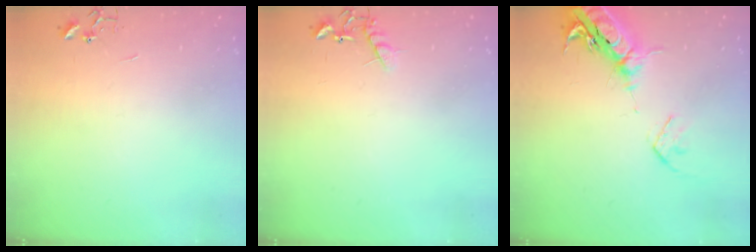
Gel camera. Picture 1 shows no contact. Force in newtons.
{"total": 6.8, "press": 6.8, "slide": 0.3}
{"total": 18.4, "press": 17.9, "slide": 4.4}